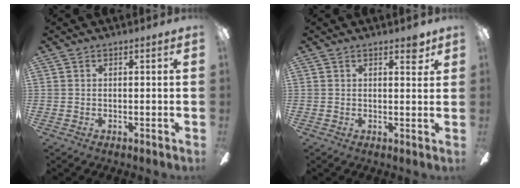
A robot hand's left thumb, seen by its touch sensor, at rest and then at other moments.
{"total": 3.0, "force": [2.1, 1.4, 1.7], "torque": [-0.012, -0.005, 0.032]}